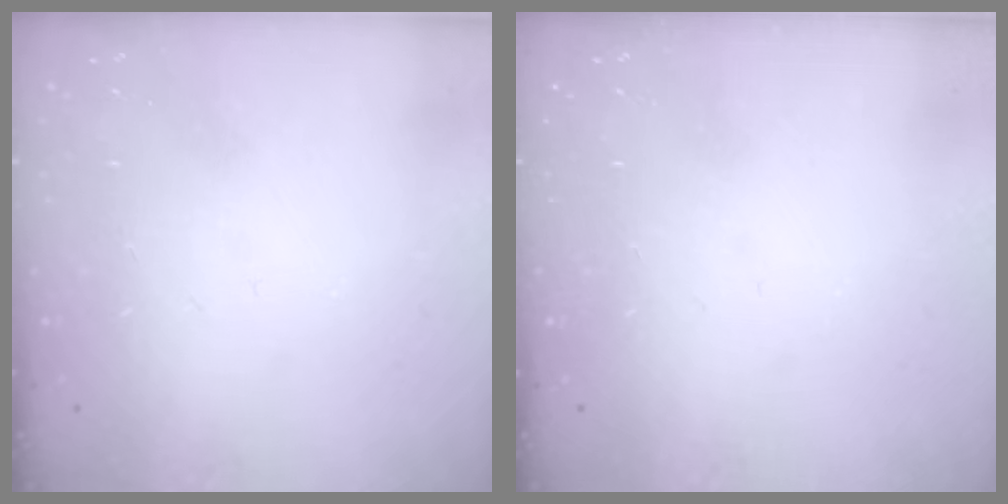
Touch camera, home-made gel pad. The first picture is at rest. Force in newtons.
{"total": 0.0}